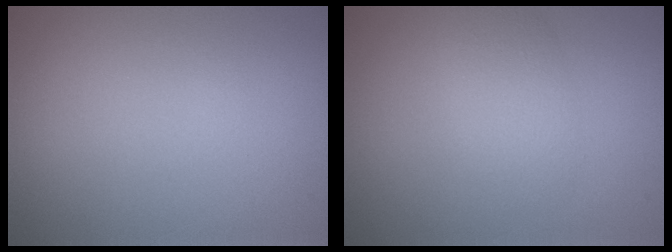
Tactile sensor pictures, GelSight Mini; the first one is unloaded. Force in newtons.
{"total": 2.3, "press": 2.3, "slide": 0.1}